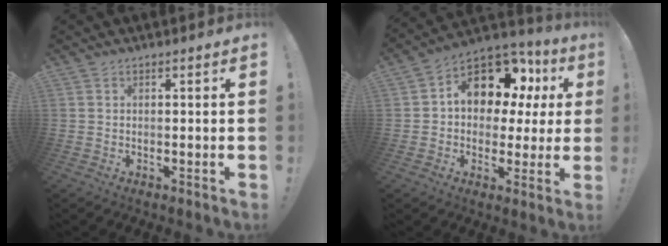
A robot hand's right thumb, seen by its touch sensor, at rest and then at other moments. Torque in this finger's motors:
{"motor_torque": [2.09, 2.43, 0.67, -0.36, 0.07]}